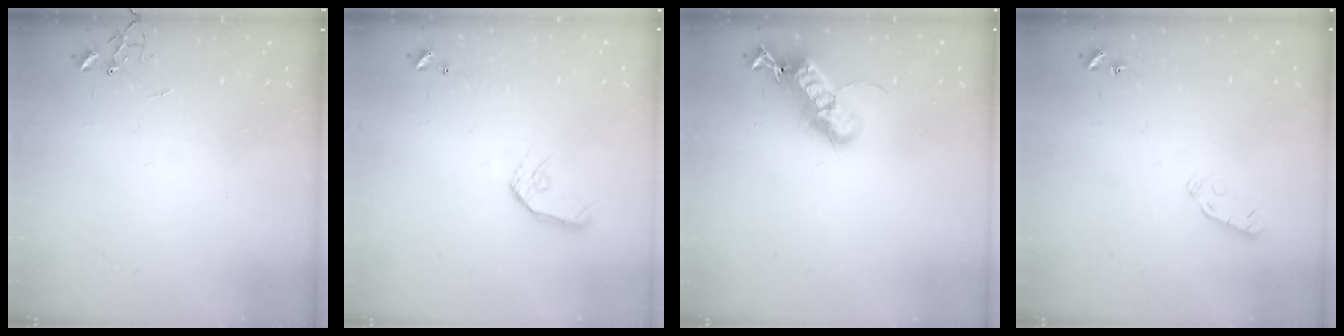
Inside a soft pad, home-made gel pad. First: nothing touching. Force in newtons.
{"total": 8.8, "press": 8.8, "slide": 0.6}
{"total": 19.9, "press": 19.9, "slide": 0.3}
{"total": 3.5, "press": 3.5, "slide": 0.4}